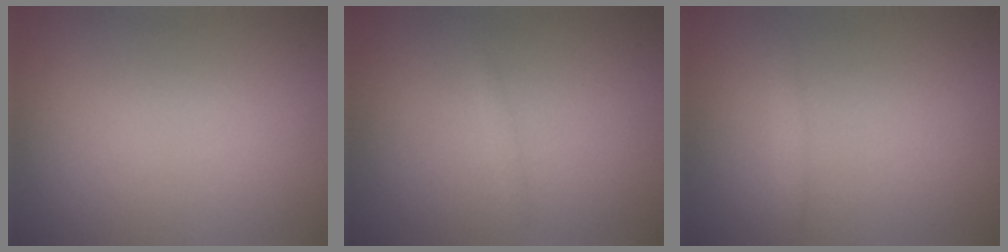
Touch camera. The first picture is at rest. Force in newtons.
{"total": 0.6, "press": 0.6, "slide": 0.1}
{"total": 0.8, "press": 0.8, "slide": 0.0}